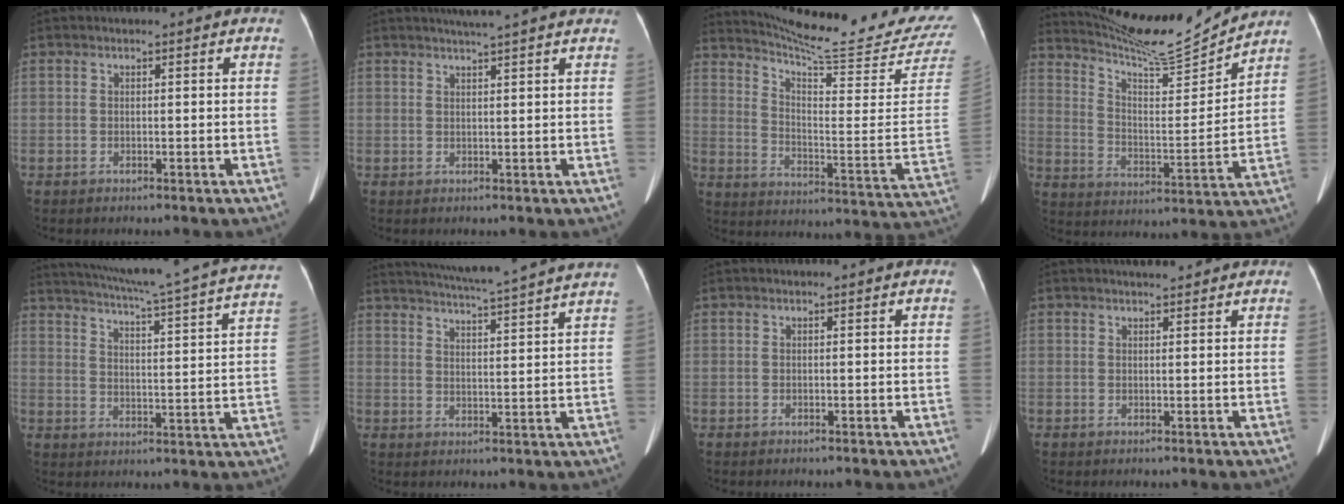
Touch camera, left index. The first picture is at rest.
{"total": 6.8, "force": [5.9, -0.3, 3.3], "torque": [-0.052, 0.023, 0.071]}
{"total": 22.8, "force": [21.1, -1.1, 8.6], "torque": [-0.143, -0.123, 0.278]}
{"total": 14.4, "force": [14.0, -1.0, 3.0], "torque": [-0.065, -0.027, 0.228]}
{"total": 27.5, "force": [24.6, -0.2, 12.3], "torque": [-0.204, -0.053, 0.309]}
{"total": 19.6, "force": [17.8, -1.2, 8.1], "torque": [-0.144, -0.015, 0.234]}
{"total": 0.0}
{"total": 3.2, "force": [2.9, 0.6, 1.2], "torque": [-0.017, 0.013, 0.041]}